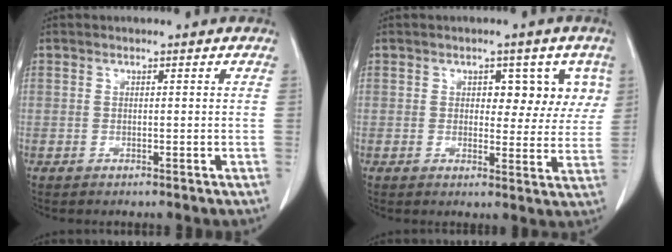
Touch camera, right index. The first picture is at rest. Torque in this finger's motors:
{"motor_torque": [0.12, 0.17, 0.03, 0.01]}